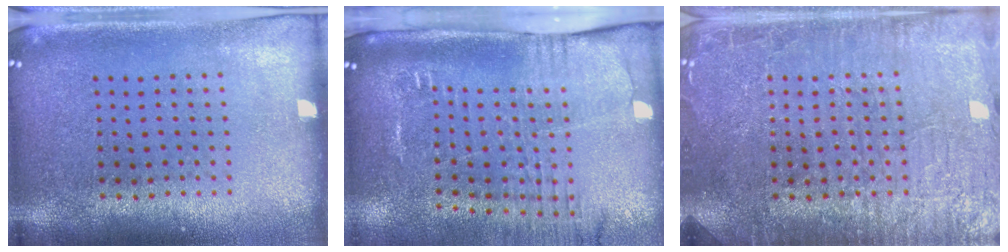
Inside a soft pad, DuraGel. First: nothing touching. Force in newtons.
{"total": 2.8, "press": 2.1, "slide": 1.7}
{"total": 4.0, "press": 4.0, "slide": 0.5}